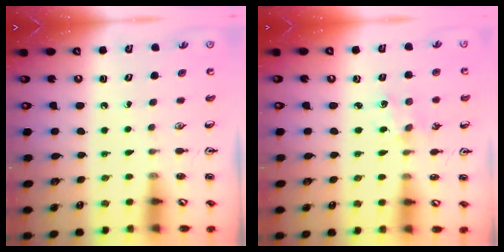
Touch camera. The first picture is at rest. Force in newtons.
{"total": 1.6, "press": 1.5, "slide": 0.5}